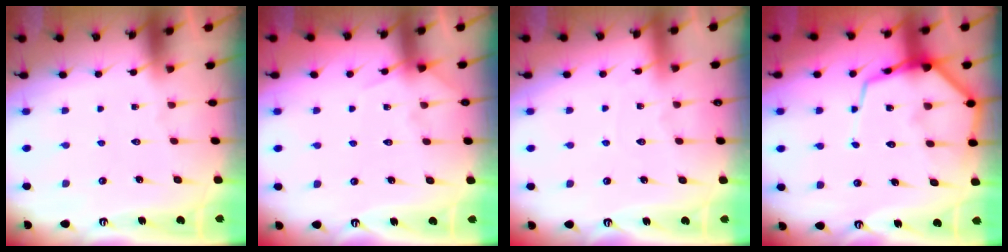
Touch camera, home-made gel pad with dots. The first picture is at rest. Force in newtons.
{"total": 7.0, "press": 7.0, "slide": 0.8}
{"total": 2.7, "press": 2.7, "slide": 0.1}
{"total": 12.2, "press": 12.2, "slide": 1.1}